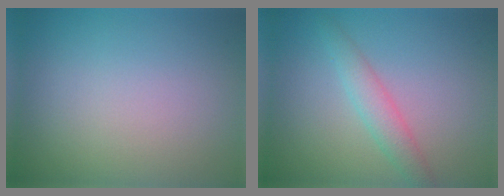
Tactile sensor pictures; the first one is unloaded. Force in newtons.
{"total": 2.3, "press": 2.3, "slide": 0.1}